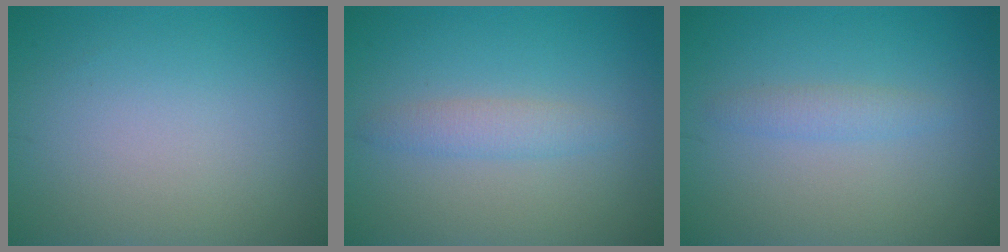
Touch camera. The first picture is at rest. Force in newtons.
{"total": 1.9, "press": 1.9, "slide": 0.1}
{"total": 1.4, "press": 1.4, "slide": 0.1}